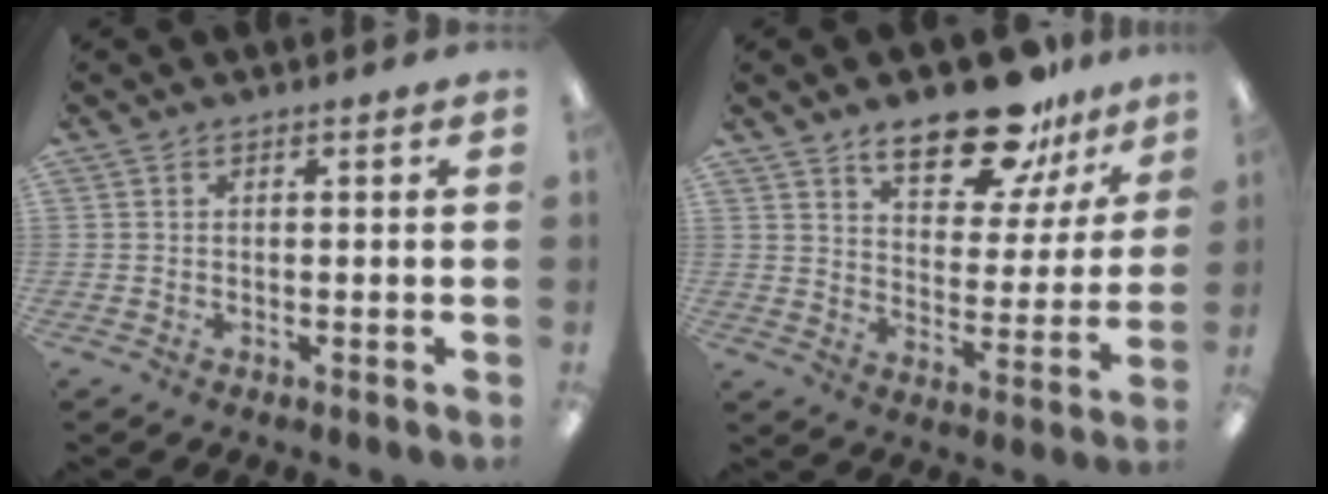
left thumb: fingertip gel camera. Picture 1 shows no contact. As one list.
[{"total": 16.9, "force": [12.8, 6.7, 8.6], "torque": [-0.121, -0.078, 0.219]}]